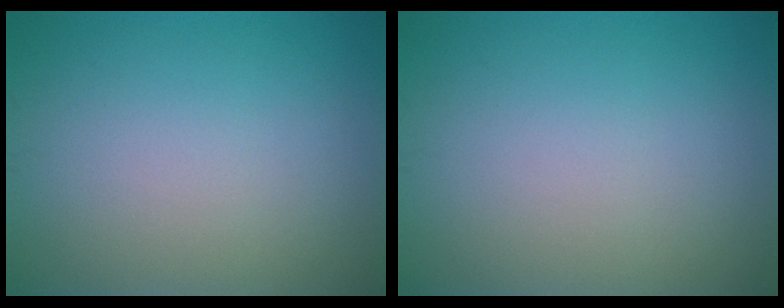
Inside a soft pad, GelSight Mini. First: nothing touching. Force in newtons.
{"total": 0.0}